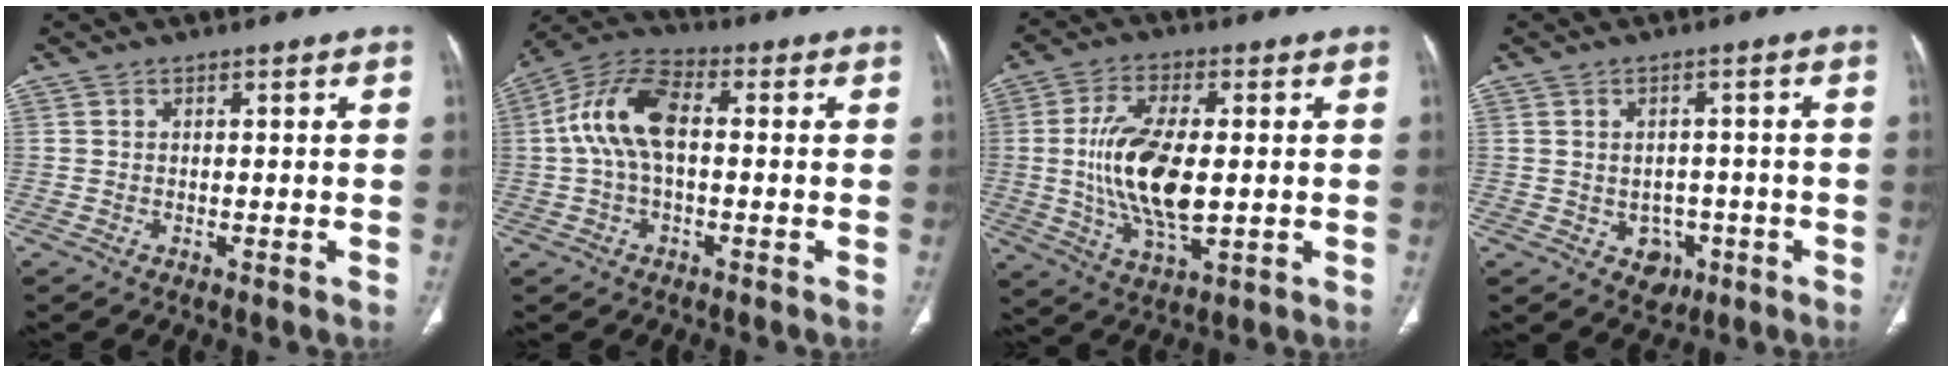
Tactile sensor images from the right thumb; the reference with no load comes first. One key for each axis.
{"total": 11.4, "fx": 0.6, "fy": 5.9, "fz": 9.8, "tx": -0.203, "ty": 0.035, "tz": 0.004}
{"total": 14.8, "fx": -0.1, "fy": 6.5, "fz": 13.3, "tx": -0.261, "ty": -0.010, "tz": 0.002}
{"total": 4.8, "fx": -1.6, "fy": 4.0, "fz": 2.0, "tx": -0.006, "ty": 0.014, "tz": -0.012}